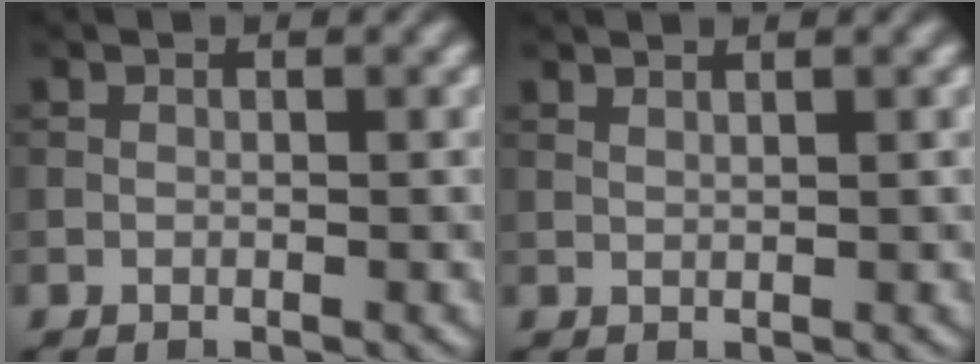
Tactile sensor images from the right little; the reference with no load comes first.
{"total": 1.6, "force": [1.2, 0.5, 0.9], "torque": [-0.004, -0.002, 0.006]}